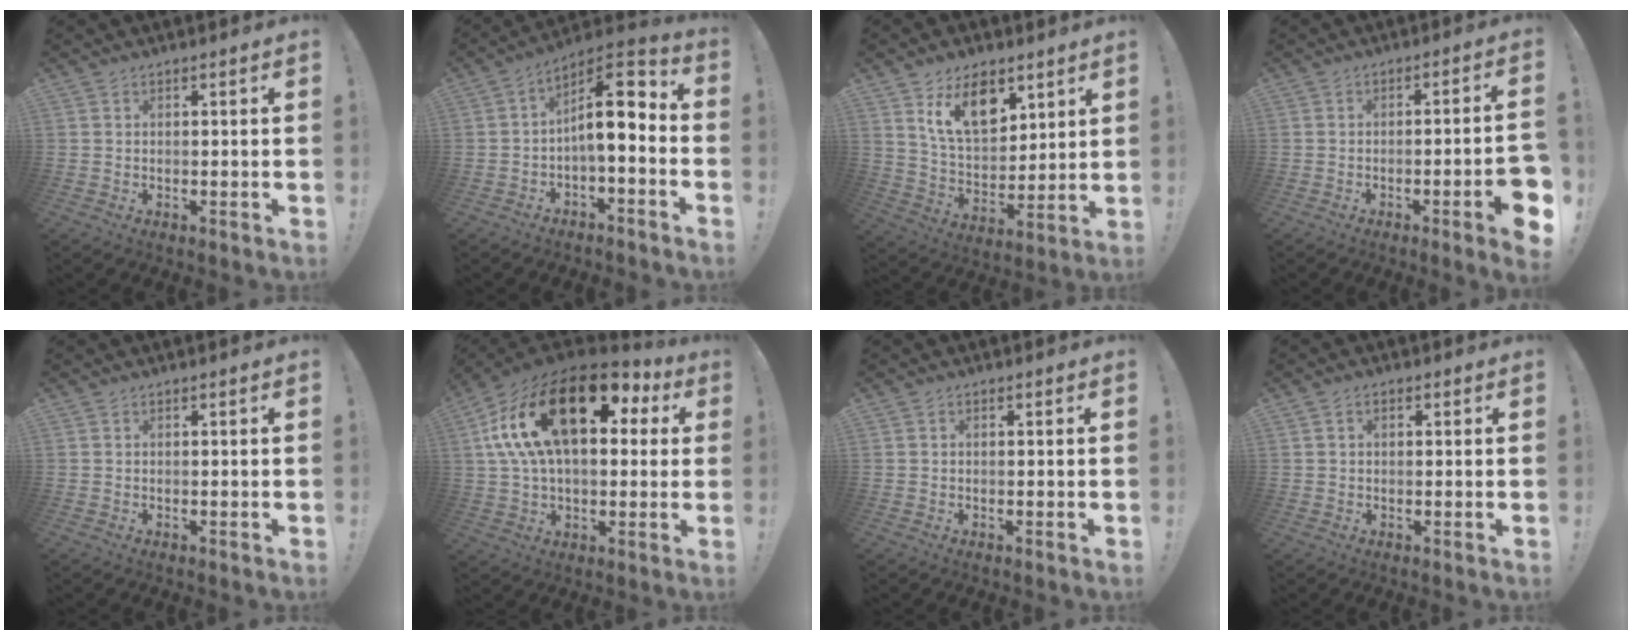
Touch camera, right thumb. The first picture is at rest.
{"total": 11.0, "force": [0.2, 4.5, 10.0], "torque": [-0.142, -0.008, 0.002]}
{"total": 15.0, "force": [8.9, 8.9, 8.2], "torque": [-0.123, -0.044, 0.164]}
{"total": 7.5, "force": [-3.0, 0.4, 6.8], "torque": [-0.100, 0.006, -0.045]}
{"total": 0.0}
{"total": 25.3, "force": [8.9, 12.7, 20.0], "torque": [-0.341, -0.040, 0.153]}
{"total": 0.0}
{"total": 1.4, "force": [0.2, 1.1, 0.9], "torque": [-0.010, 0.003, 0.002]}